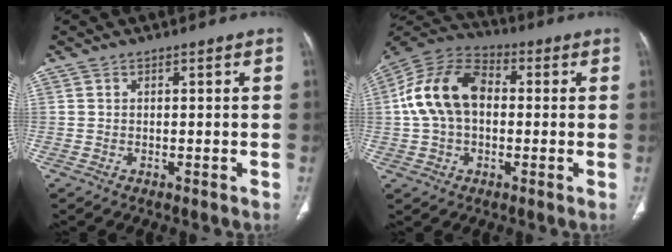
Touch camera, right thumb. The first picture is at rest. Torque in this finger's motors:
{"motor_torque": [1.55, 2.55, 0.80, -0.73, 0.16]}